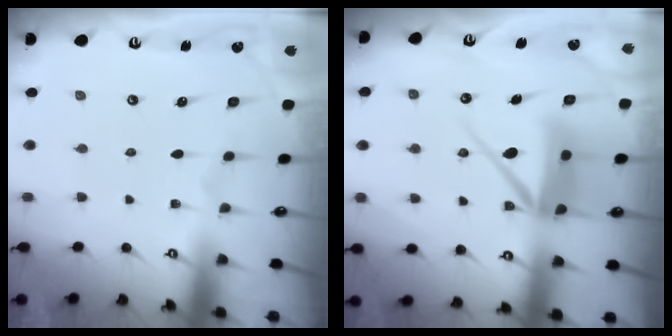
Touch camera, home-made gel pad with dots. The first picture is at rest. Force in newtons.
{"total": 11.6, "press": 11.5, "slide": 1.8}